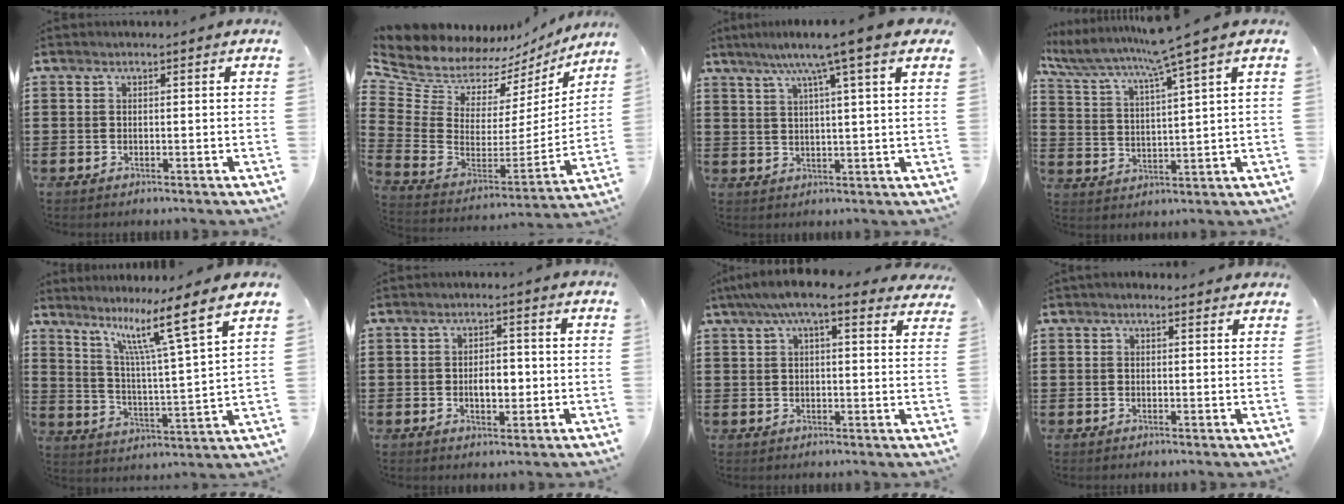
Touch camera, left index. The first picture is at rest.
{"total": 8.5, "force": [7.4, 3.7, 1.6], "torque": [-0.090, -0.067, 0.132]}
{"total": 7.5, "force": [4.8, 0.0, 5.8], "torque": [-0.126, -0.005, 0.076]}
{"total": 6.1, "force": [4.7, -1.3, 3.5], "torque": [-0.088, -0.038, 0.072]}
{"total": 10.0, "force": [7.0, -0.6, 7.0], "torque": [-0.143, -0.043, 0.106]}
{"total": 3.9, "force": [-0.5, 2.1, 3.2], "torque": [-0.047, -0.002, -0.017]}
{"total": 7.1, "force": [5.3, 1.4, 4.6], "torque": [-0.094, -0.007, 0.093]}
{"total": 1.4, "force": [1.1, 0.5, 0.6], "torque": [-0.014, 0.005, 0.021]}